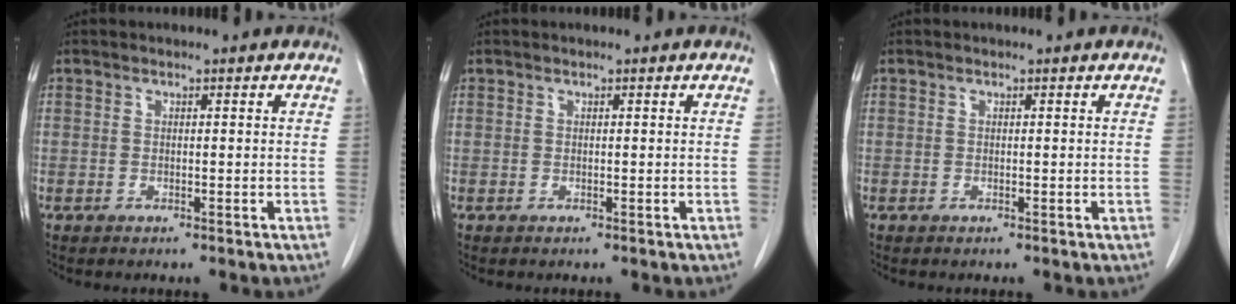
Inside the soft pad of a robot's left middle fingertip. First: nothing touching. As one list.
[{"total": 0.0}, {"total": 0.0}]